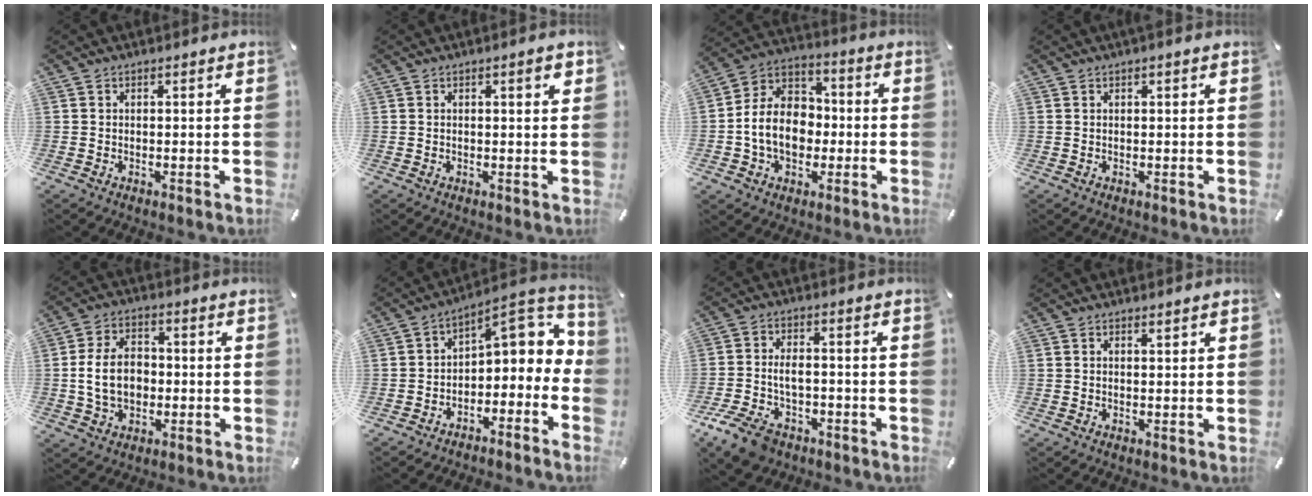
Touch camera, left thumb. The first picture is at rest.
{"total": 2.3, "force": [0.9, 0.5, 2.0], "torque": [-0.035, 0.001, 0.013]}
{"total": 12.4, "force": [-2.4, 10.0, 6.9], "torque": [-0.158, 0.021, -0.044]}
{"total": 0.6, "force": [0.3, 0.1, 0.5], "torque": [-0.011, 0.000, 0.006]}
{"total": 10.2, "force": [-0.7, 7.6, 6.8], "torque": [-0.142, 0.013, -0.012]}
{"total": 6.6, "force": [2.0, 4.5, 4.4], "torque": [-0.043, -0.032, 0.031]}
{"total": 8.3, "force": [-3.2, 5.7, 5.1], "torque": [-0.109, 0.015, -0.054]}
{"total": 0.8, "force": [0.6, 0.2, 0.4], "torque": [-0.011, -0.001, 0.012]}